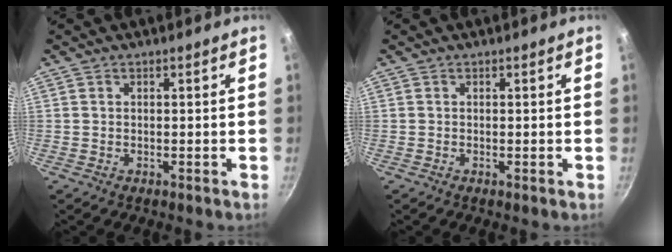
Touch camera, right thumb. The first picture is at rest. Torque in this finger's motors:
{"motor_torque": [2.20, 2.12, -0.20, -0.03, -0.02]}